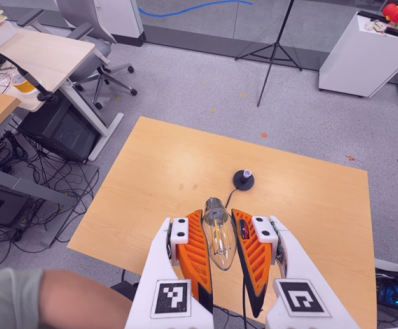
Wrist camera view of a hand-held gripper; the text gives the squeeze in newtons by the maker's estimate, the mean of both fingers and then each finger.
{"total": 21.7, "left": 23.8, "right": 19.5}